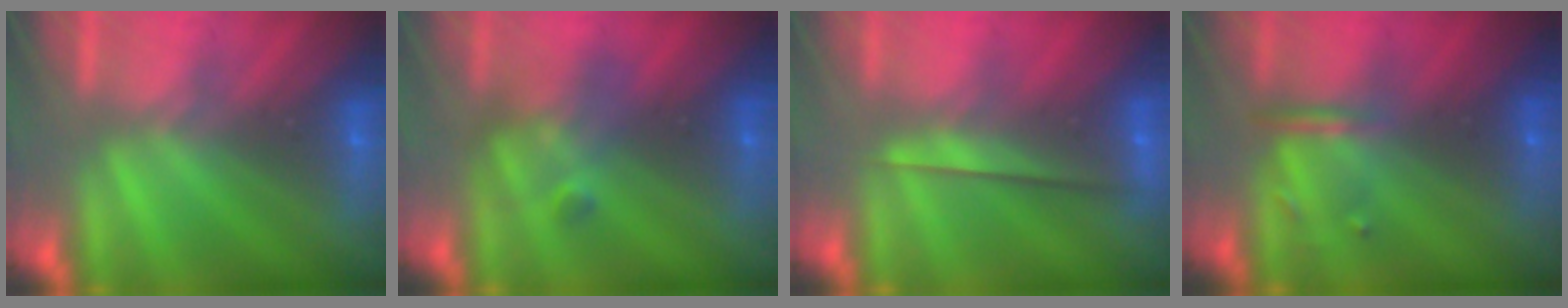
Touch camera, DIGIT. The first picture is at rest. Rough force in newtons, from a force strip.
{"total": 2.5}
{"total": 2.2}
{"total": 3.3}